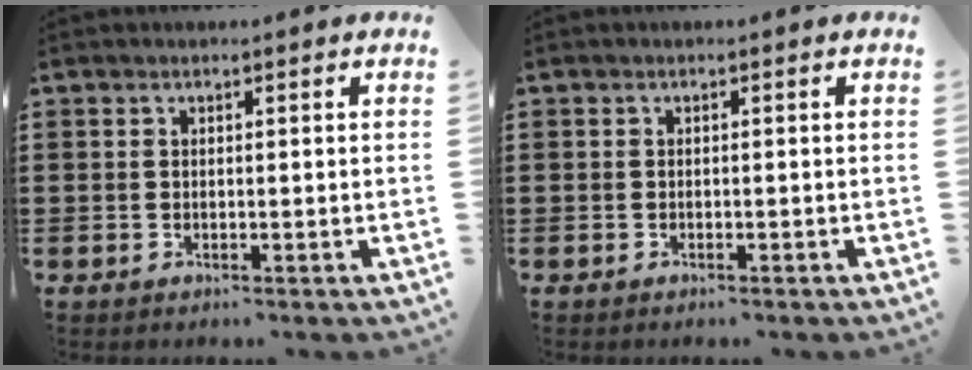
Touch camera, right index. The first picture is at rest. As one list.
[{"total": 0.0}]